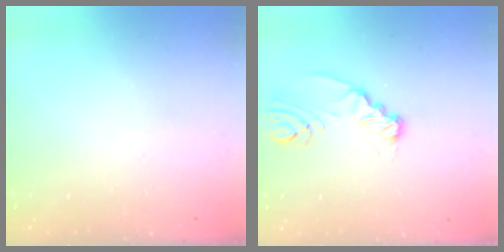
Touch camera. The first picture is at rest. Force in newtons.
{"total": 4.3, "press": 4.3, "slide": 0.4}